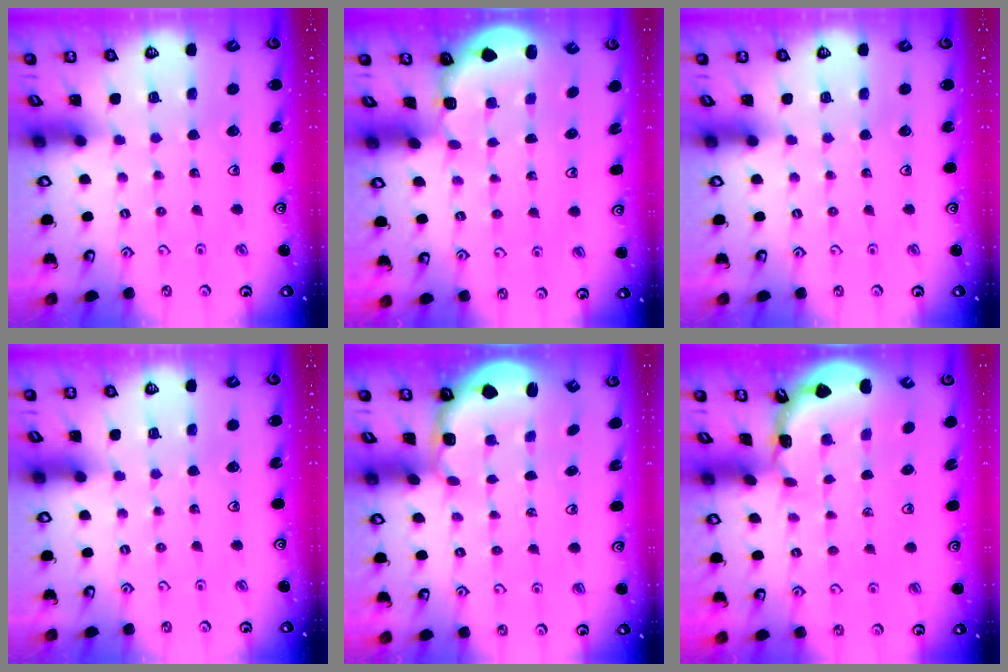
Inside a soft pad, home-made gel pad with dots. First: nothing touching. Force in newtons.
{"total": 1.8, "press": 1.6, "slide": 0.7}
{"total": 0.0}
{"total": 0.0}
{"total": 2.1, "press": 1.3, "slide": 1.6}
{"total": 1.8, "press": 1.8, "slide": 0.1}